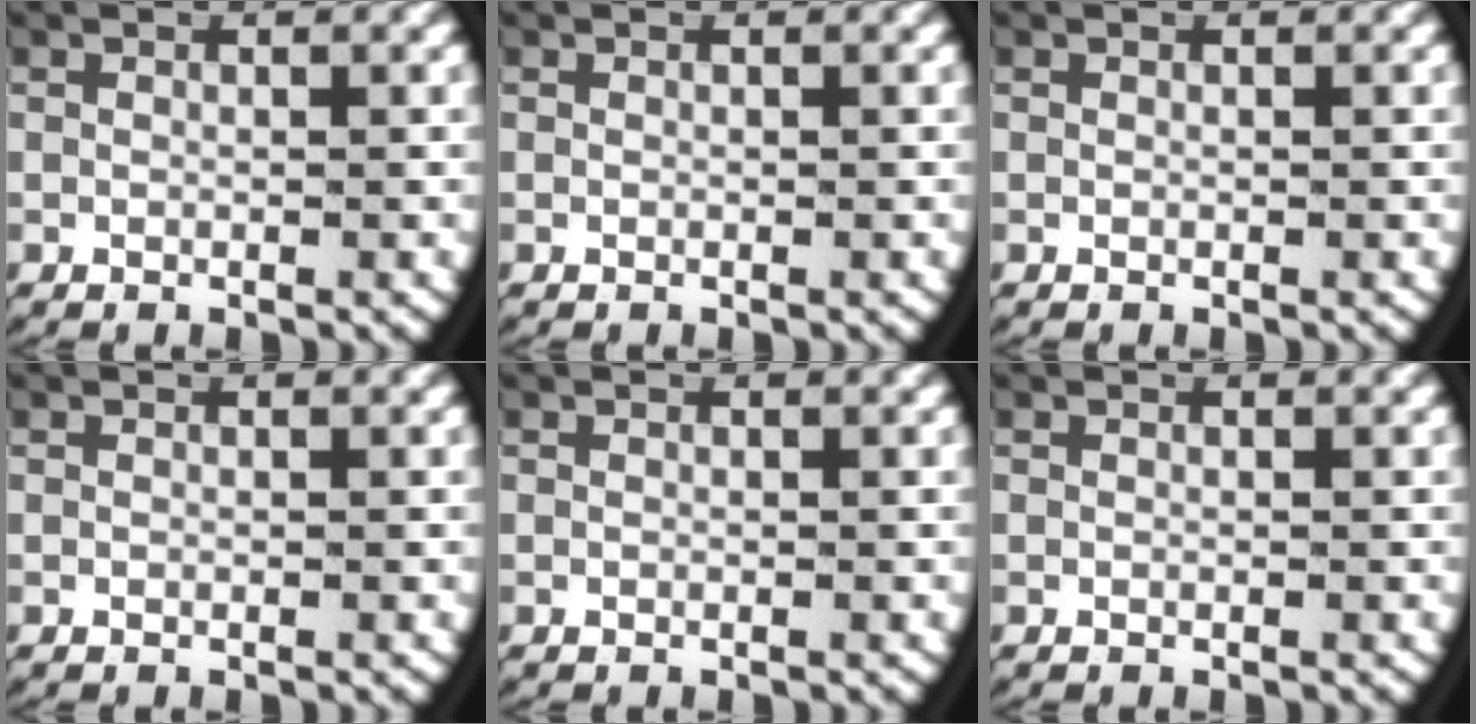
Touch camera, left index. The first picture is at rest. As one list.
[{"total": 0.0}, {"total": 0.0}, {"total": 0.0}, {"total": 0.0}, {"total": 0.0}]